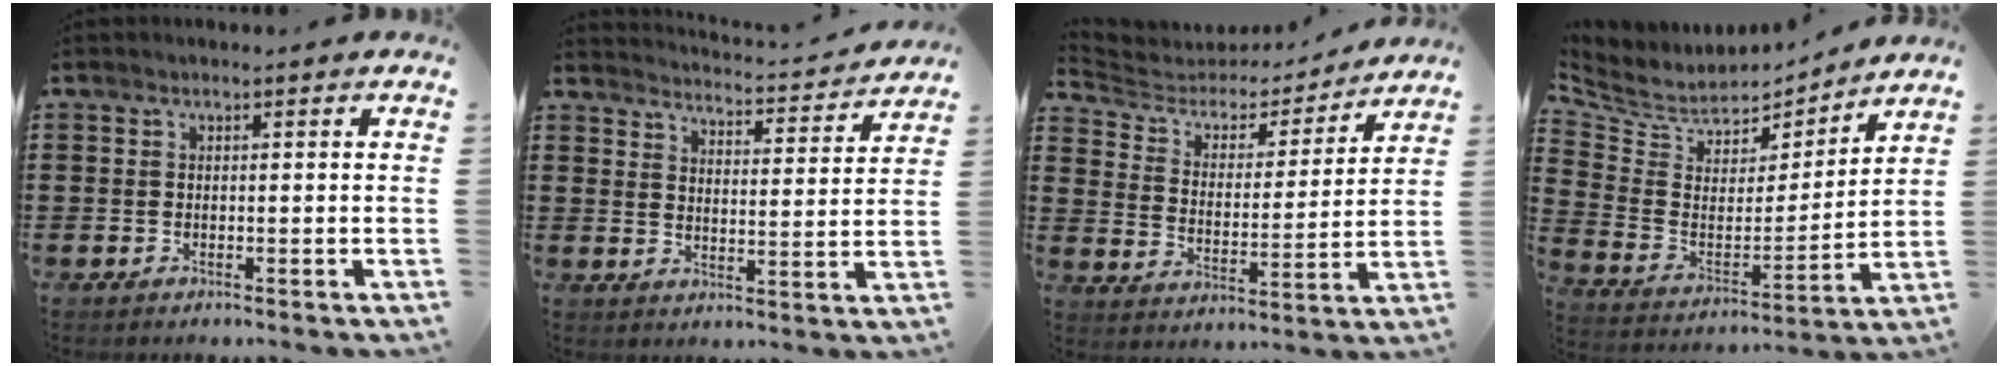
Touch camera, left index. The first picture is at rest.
{"total": 3.0, "force": [3.0, -0.5, 0.2], "torque": [-0.022, -0.032, 0.044]}
{"total": 4.1, "force": [3.7, 1.7, 0.8], "torque": [-0.044, -0.027, 0.055]}
{"total": 5.8, "force": [5.0, 2.9, 0.4], "torque": [-0.048, -0.042, 0.085]}